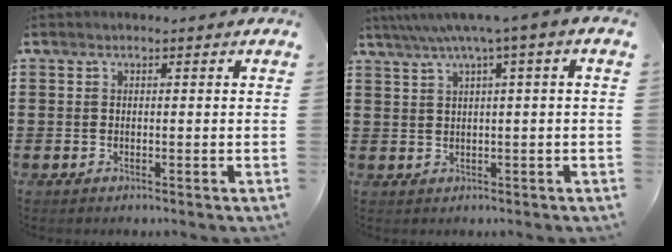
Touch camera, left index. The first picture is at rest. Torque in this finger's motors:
{"motor_torque": [1.92, -0.22, 0.64, 0.21]}